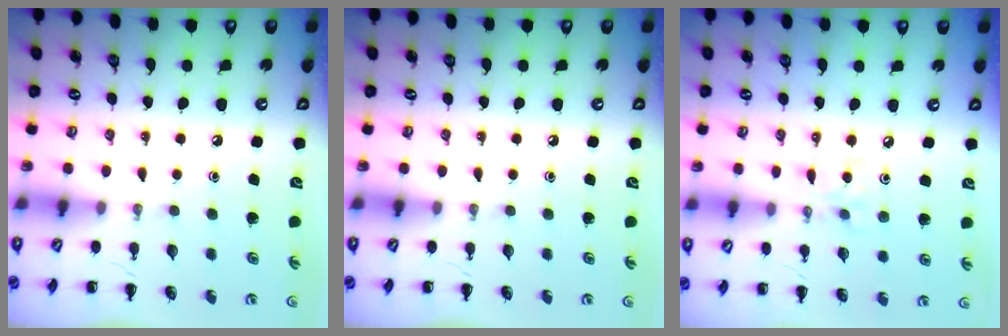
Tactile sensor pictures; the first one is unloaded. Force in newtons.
{"total": 0.0}
{"total": 3.8, "press": 3.6, "slide": 1.2}